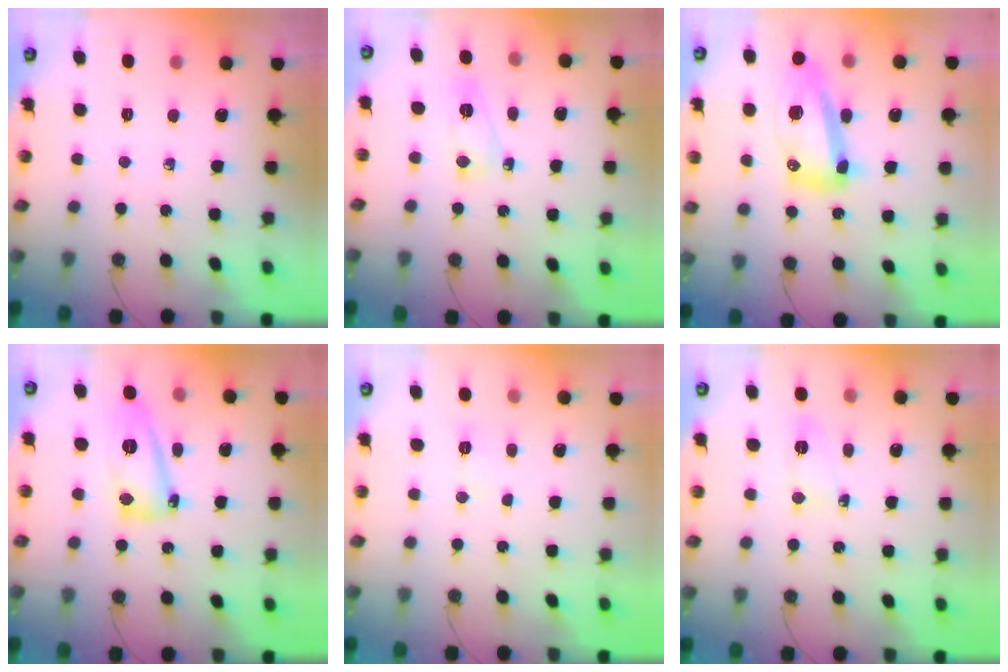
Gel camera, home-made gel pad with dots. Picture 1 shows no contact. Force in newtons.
{"total": 5.3, "press": 5.3, "slide": 0.4}
{"total": 15.0, "press": 14.9, "slide": 1.4}
{"total": 14.0, "press": 14.0, "slide": 1.2}
{"total": 3.0, "press": 2.9, "slide": 0.7}
{"total": 4.3, "press": 4.3, "slide": 0.7}